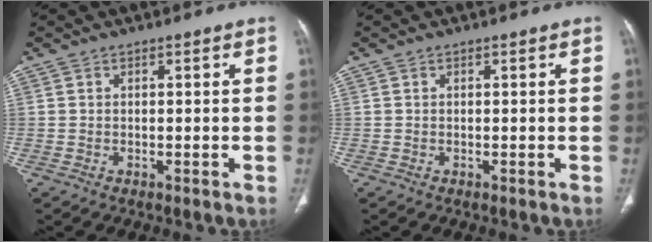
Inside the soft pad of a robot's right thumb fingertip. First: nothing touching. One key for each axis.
{"total": 0.0}